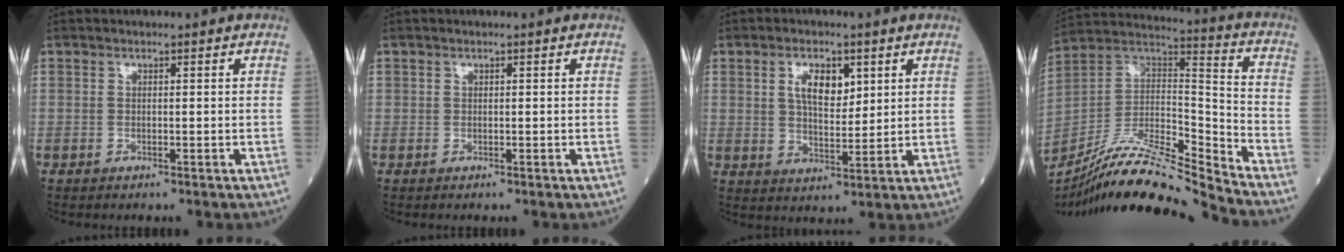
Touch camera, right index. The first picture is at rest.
{"total": 0.0}
{"total": 6.0, "force": [2.4, 2.7, 4.8], "torque": [-0.087, 0.004, 0.046]}
{"total": 18.7, "force": [-17.1, -0.6, 7.5], "torque": [-0.144, 0.025, -0.312]}